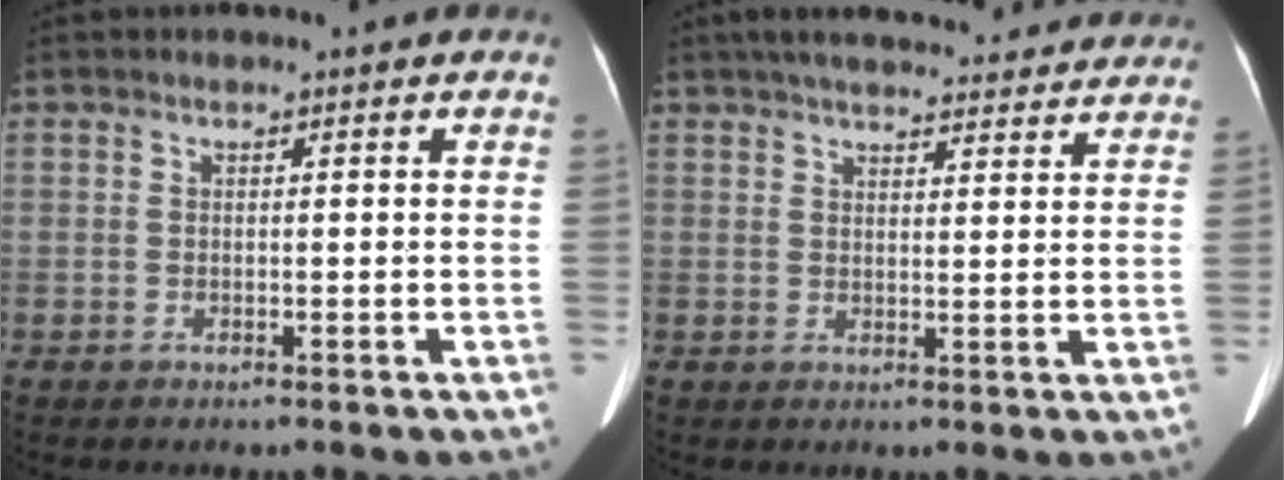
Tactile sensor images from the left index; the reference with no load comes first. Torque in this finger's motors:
{"motor_torque": [0.76, -1.38, 0.07, 0.03]}